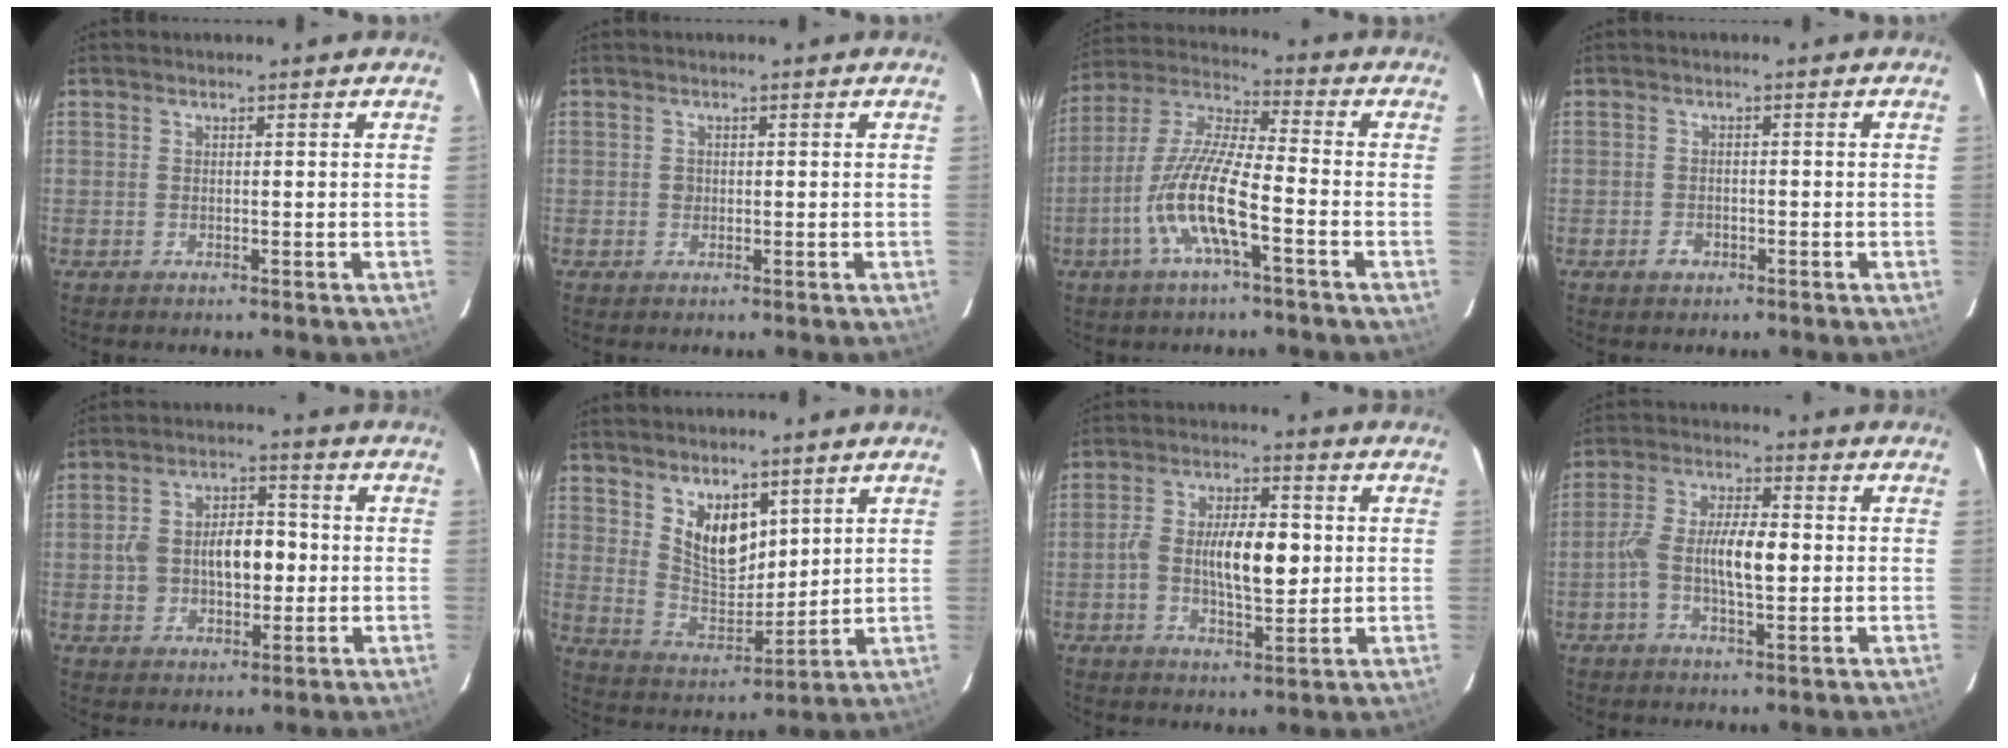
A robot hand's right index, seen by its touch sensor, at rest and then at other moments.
{"total": 1.0, "force": [-0.2, 1.0, 0.2], "torque": [0.000, 0.001, -0.002]}
{"total": 13.0, "force": [-5.2, 2.1, 11.8], "torque": [-0.243, -0.003, -0.104]}
{"total": 2.1, "force": [-1.2, 1.5, 0.7], "torque": [-0.014, 0.002, -0.019]}
{"total": 9.9, "force": [-0.7, 6.3, 7.6], "torque": [-0.141, 0.018, -0.007]}
{"total": 9.9, "force": [5.1, 5.6, 6.3], "torque": [-0.104, -0.004, 0.108]}
{"total": 10.5, "force": [-0.4, 4.5, 9.5], "torque": [-0.179, 0.010, -0.008]}
{"total": 8.2, "force": [-1.1, 2.8, 7.7], "torque": [-0.151, 0.013, -0.023]}